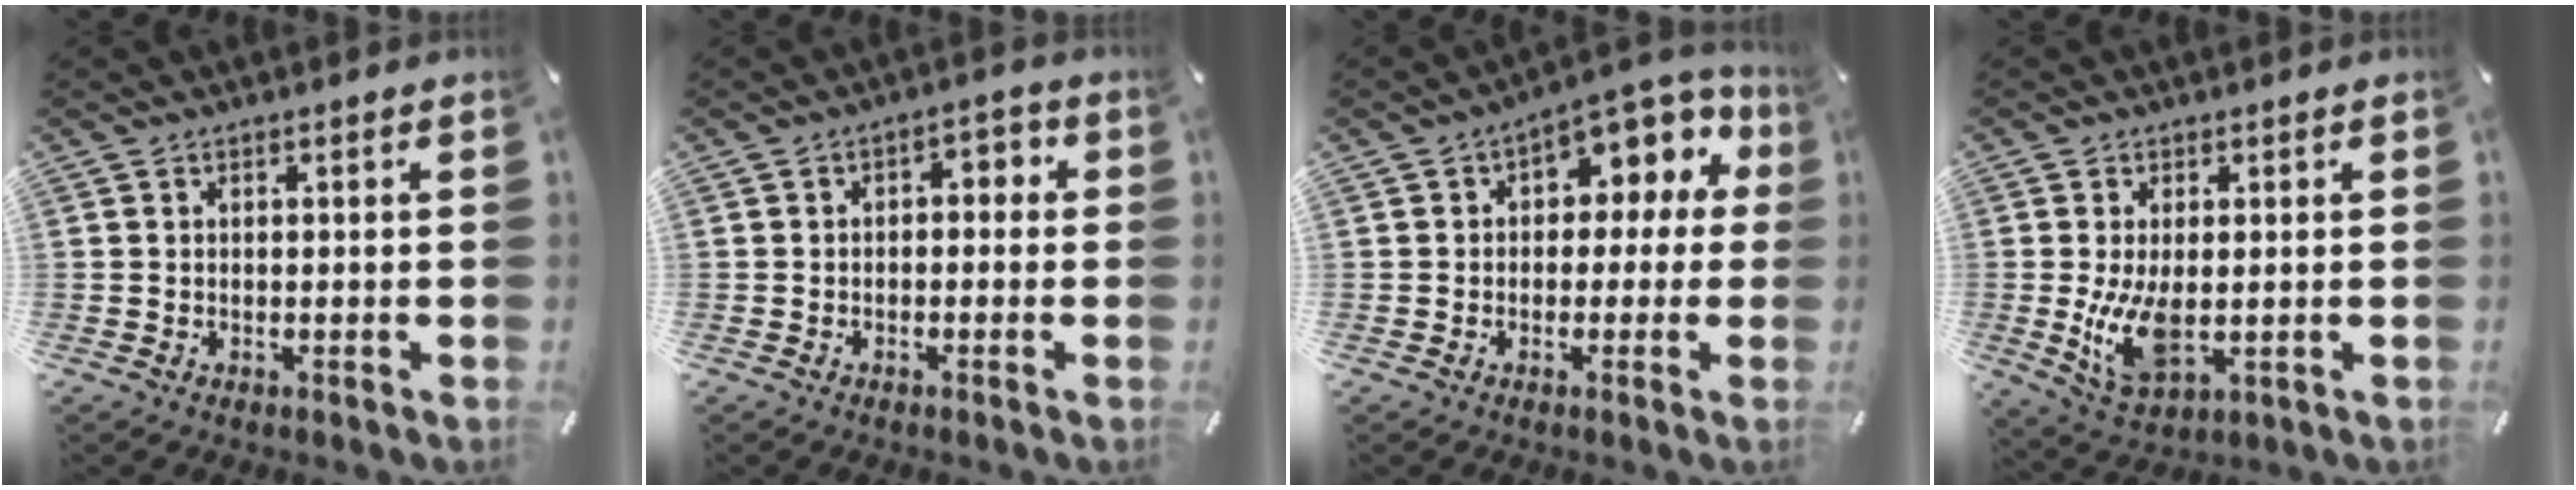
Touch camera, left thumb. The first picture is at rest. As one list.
[{"total": 2.8, "force": [-1.8, 1.6, 1.5], "torque": [-0.029, 0.019, -0.038]}, {"total": 7.2, "force": [2.6, 5.1, 4.3], "torque": [-0.055, -0.026, 0.044]}, {"total": 9.7, "force": [-0.3, 5.1, 8.3], "torque": [-0.171, -0.019, -0.004]}]